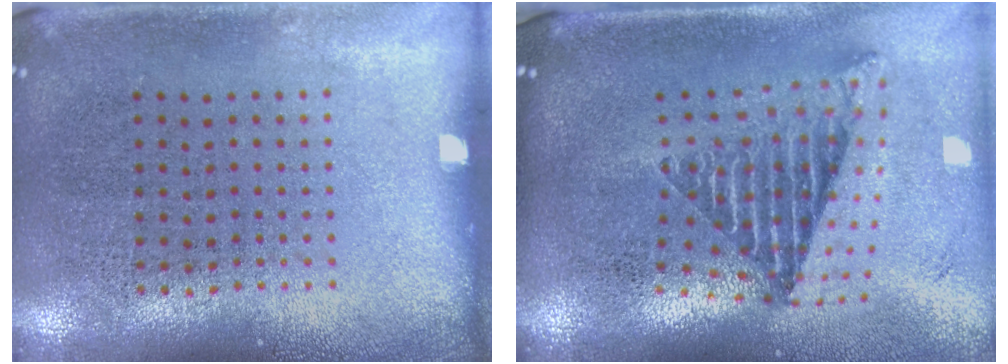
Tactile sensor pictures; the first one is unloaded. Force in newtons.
{"total": 2.5, "press": 1.7, "slide": 1.9}